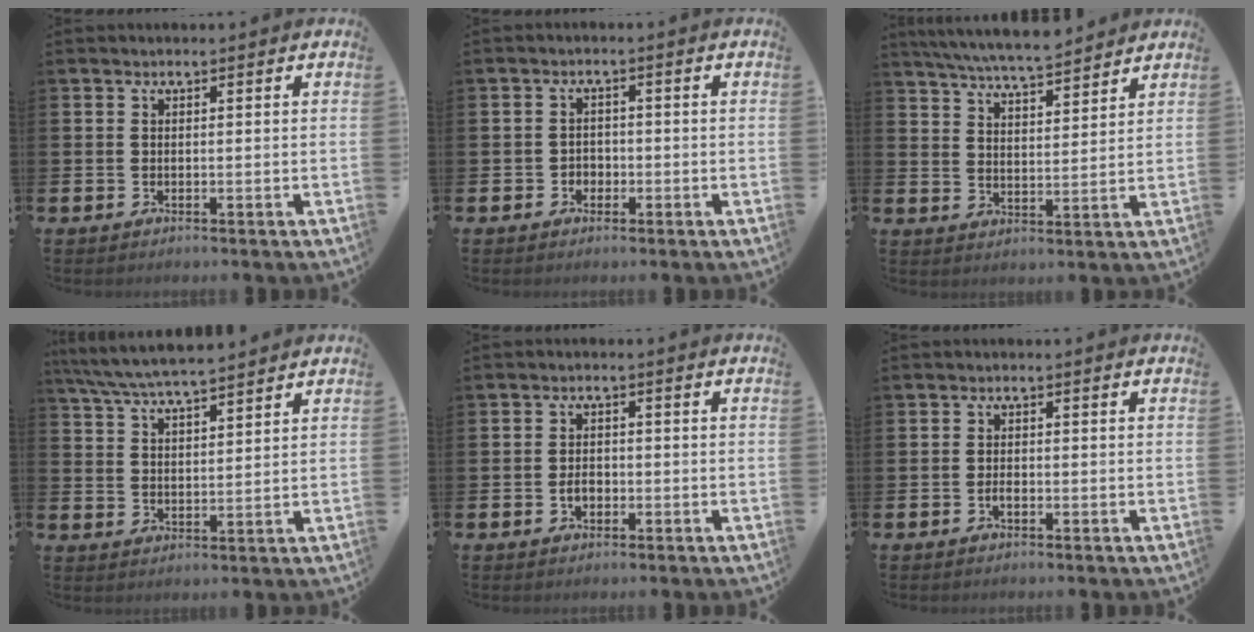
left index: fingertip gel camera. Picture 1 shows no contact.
{"total": 1.9, "force": [-0.9, 1.6, 0.4], "torque": [-0.005, 0.002, -0.023]}
{"total": 6.7, "force": [6.6, 0.4, 1.4], "torque": [-0.050, -0.036, 0.118]}
{"total": 6.3, "force": [6.0, 0.6, 2.0], "torque": [-0.059, -0.025, 0.107]}
{"total": 2.0, "force": [-0.7, 1.4, 1.3], "torque": [-0.011, 0.000, -0.018]}
{"total": 1.1, "force": [-0.6, 0.5, 0.8], "torque": [-0.018, 0.000, -0.010]}